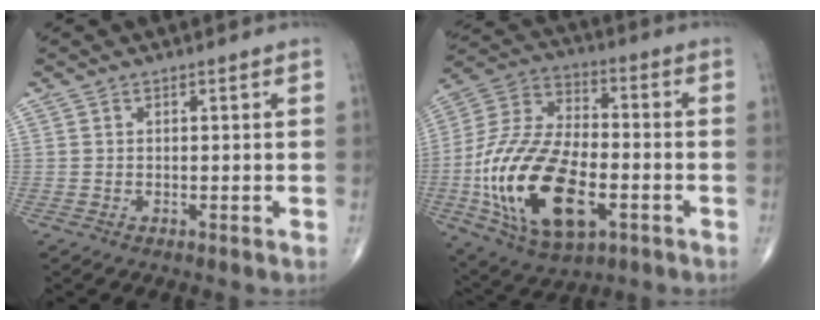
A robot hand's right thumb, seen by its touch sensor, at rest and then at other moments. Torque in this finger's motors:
{"motor_torque": [0.55, 1.28, 2.21, -0.57, 0.28]}